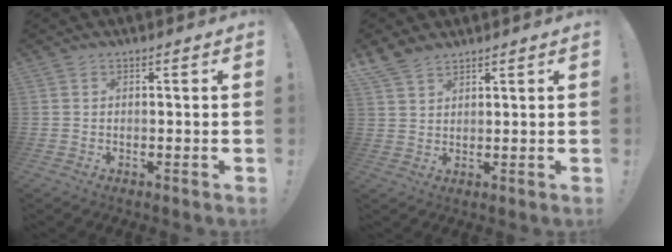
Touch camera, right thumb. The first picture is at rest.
{"total": 5.1, "force": [4.3, 2.1, 1.8], "torque": [-0.042, -0.019, 0.085]}